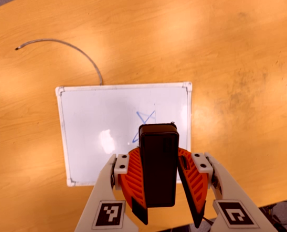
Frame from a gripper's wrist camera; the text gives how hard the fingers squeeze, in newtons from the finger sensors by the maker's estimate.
{"total": 6.9, "left": 7.5, "right": 6.3}